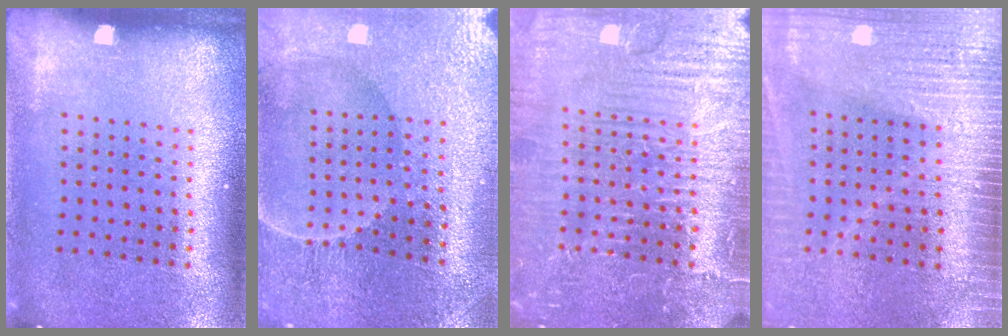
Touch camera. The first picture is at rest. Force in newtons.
{"total": 1.5, "press": 1.5, "slide": 0.1}
{"total": 5.7, "press": 5.6, "slide": 0.7}
{"total": 3.6, "press": 3.2, "slide": 1.6}